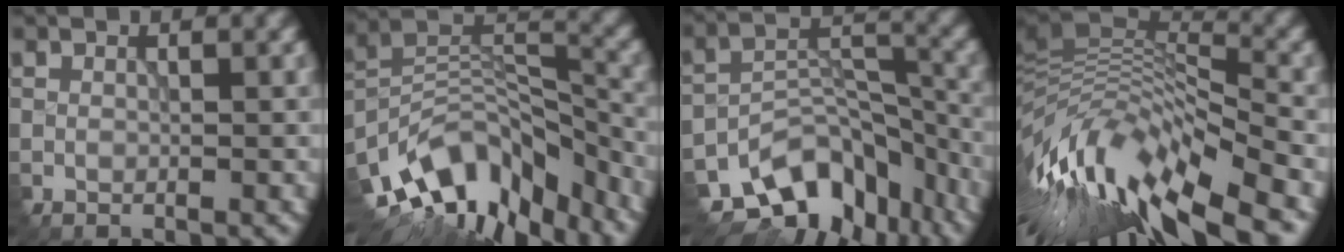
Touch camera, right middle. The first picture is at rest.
{"total": 12.1, "force": [-8.9, 5.5, 5.9], "torque": [-0.113, 0.014, -0.162]}
{"total": 9.0, "force": [-6.6, 4.9, 3.6], "torque": [-0.048, -0.005, -0.104]}
{"total": 13.9, "force": [-6.1, 4.7, 11.6], "torque": [-0.227, 0.024, -0.101]}